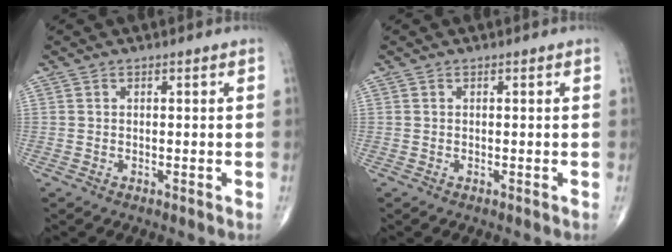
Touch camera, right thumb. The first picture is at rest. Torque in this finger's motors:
{"motor_torque": [0.03, 0.02, 0.00, 0.00, 0.00]}